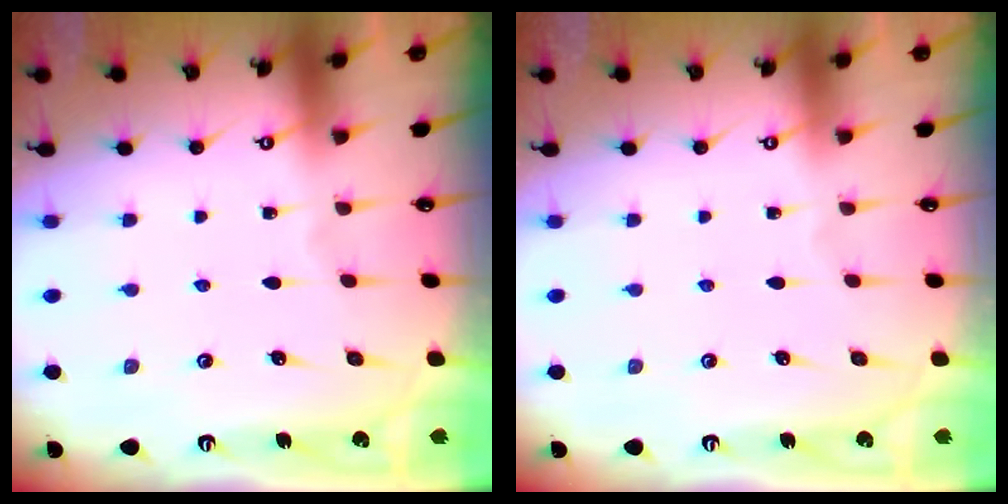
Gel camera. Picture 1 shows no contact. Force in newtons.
{"total": 0.0}